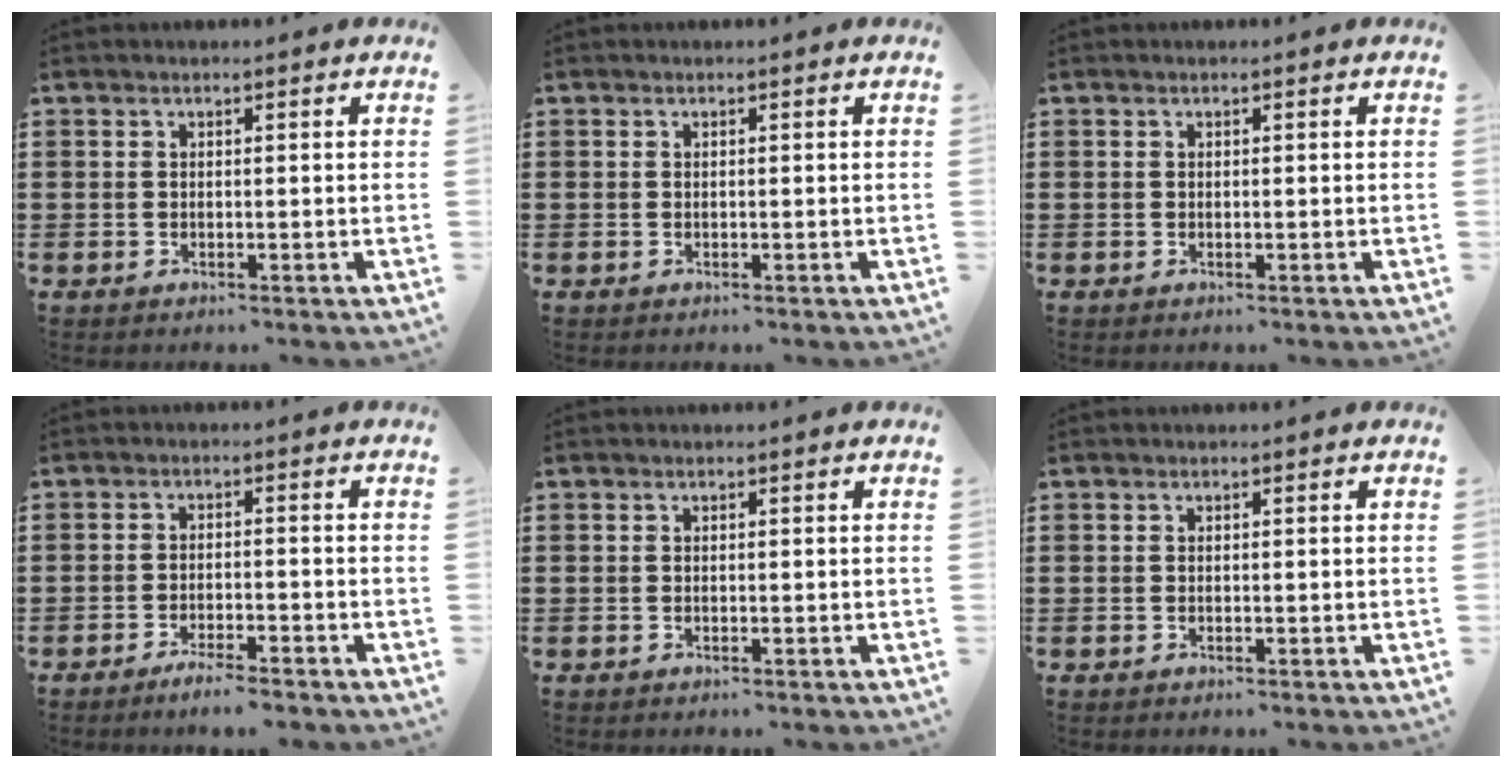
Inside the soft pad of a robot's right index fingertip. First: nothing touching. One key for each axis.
{"total": 0.0}
{"total": 0.0}
{"total": 2.8, "fx": -2.5, "fy": 0.0, "fz": 1.2, "tx": -0.028, "ty": 0.000, "tz": -0.051}
{"total": 0.0}
{"total": 0.0}